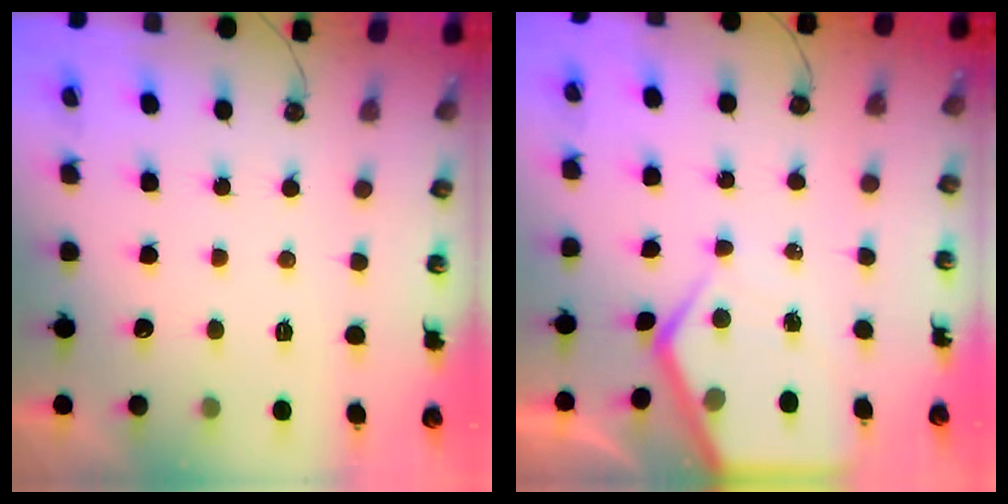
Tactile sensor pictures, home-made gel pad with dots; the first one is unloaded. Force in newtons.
{"total": 6.9, "press": 6.8, "slide": 0.6}